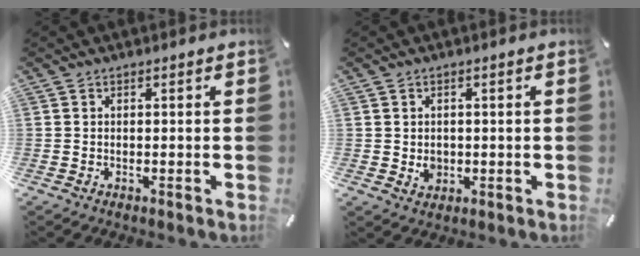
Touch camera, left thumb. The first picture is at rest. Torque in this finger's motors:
{"motor_torque": [-0.01, 0.01, 0.13, 0.08, 0.00]}